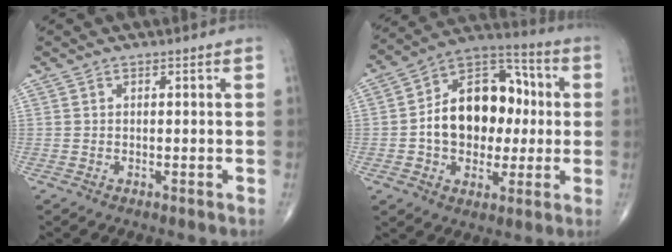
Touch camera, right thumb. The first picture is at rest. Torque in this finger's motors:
{"motor_torque": [2.19, 2.81, 1.35, -0.22, 0.15]}